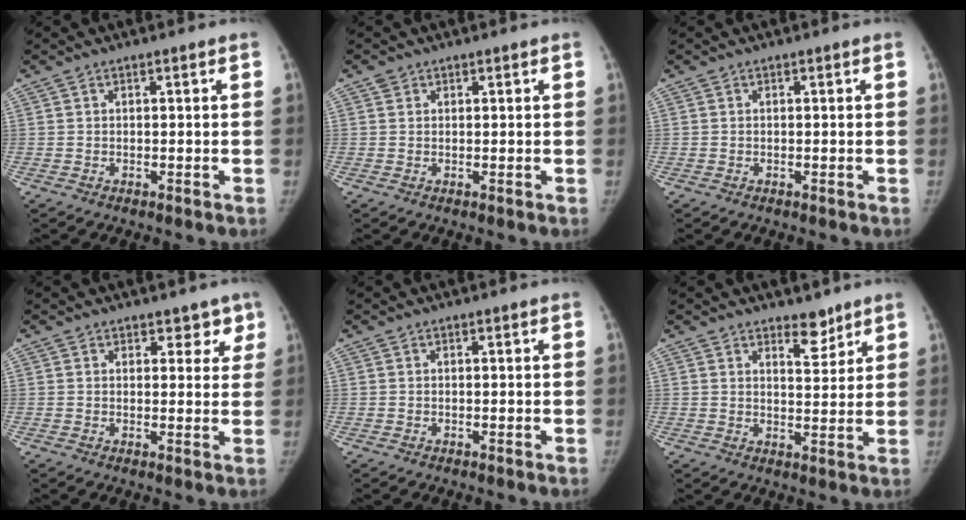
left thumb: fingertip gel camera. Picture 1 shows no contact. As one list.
[{"total": 0.9, "force": [0.5, 0.8, 0.1], "torque": [0.011, -0.002, 0.006]}, {"total": 0.0}, {"total": 3.7, "force": [2.5, 2.5, 1.1], "torque": [0.030, -0.010, 0.028]}, {"total": 0.0}, {"total": 4.5, "force": [3.5, 2.0, 2.0], "torque": [-0.009, -0.028, 0.054]}]